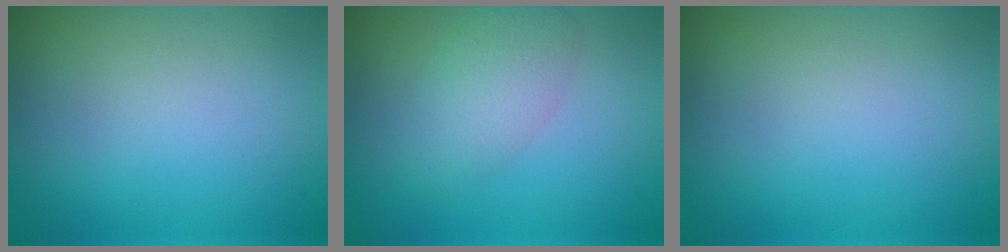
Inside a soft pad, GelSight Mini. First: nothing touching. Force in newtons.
{"total": 3.1, "press": 3.1, "slide": 0.0}
{"total": 0.0}